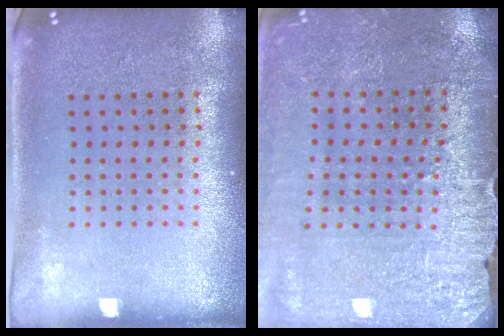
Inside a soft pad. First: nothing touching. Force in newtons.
{"total": 3.0, "press": 3.0, "slide": 0.3}